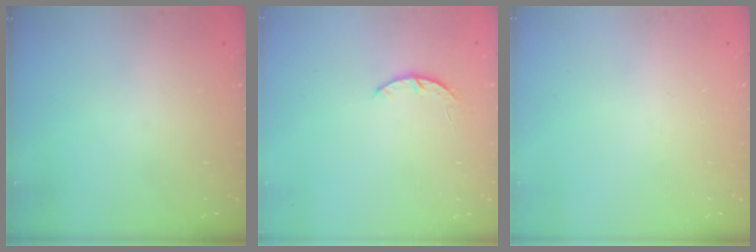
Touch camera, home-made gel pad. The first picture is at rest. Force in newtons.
{"total": 2.9, "press": 2.8, "slide": 0.5}
{"total": 0.0}